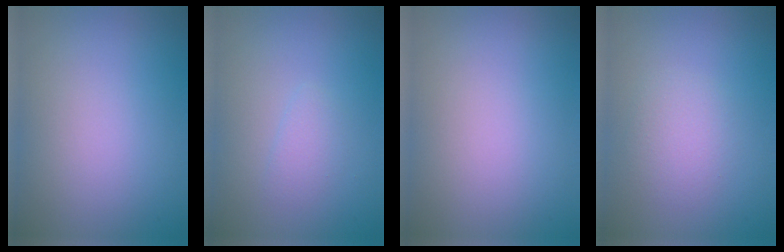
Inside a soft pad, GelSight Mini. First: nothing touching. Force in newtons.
{"total": 1.1, "press": 1.1, "slide": 0.0}
{"total": 0.0}
{"total": 2.0, "press": 2.0, "slide": 0.0}